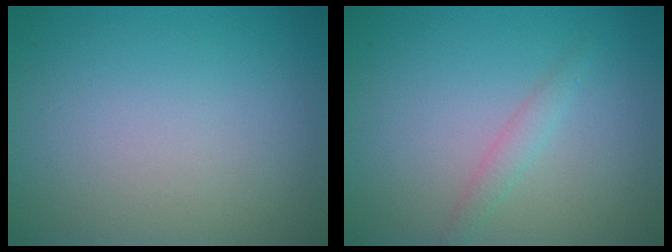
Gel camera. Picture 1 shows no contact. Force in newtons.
{"total": 1.3, "press": 1.3, "slide": 0.0}